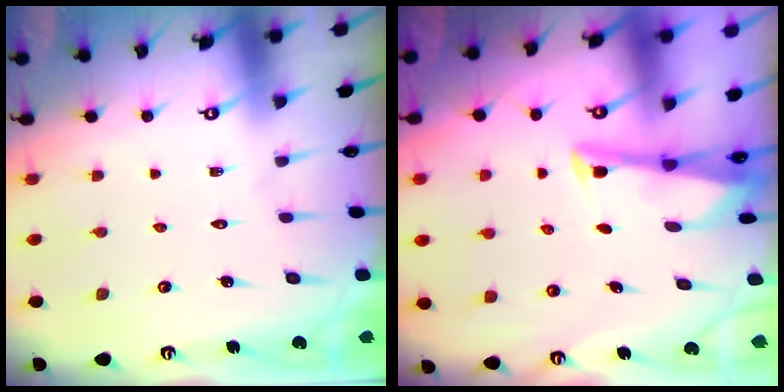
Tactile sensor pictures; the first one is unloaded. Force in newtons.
{"total": 2.8, "press": 2.8, "slide": 0.4}